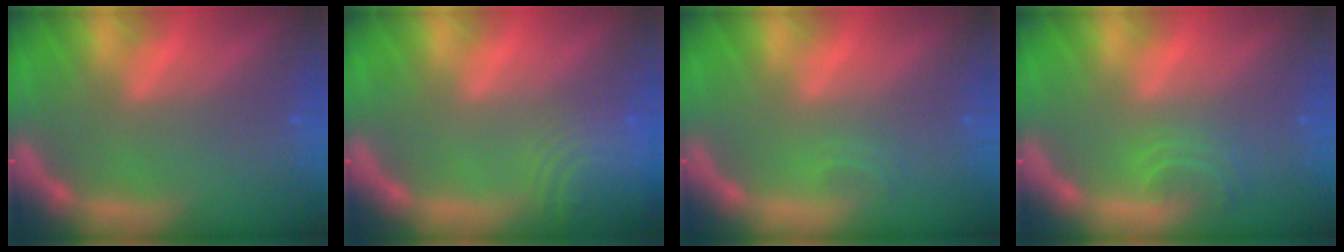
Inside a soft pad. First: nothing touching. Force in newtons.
{"total": 7.0}
{"total": 0.9}
{"total": 2.4}